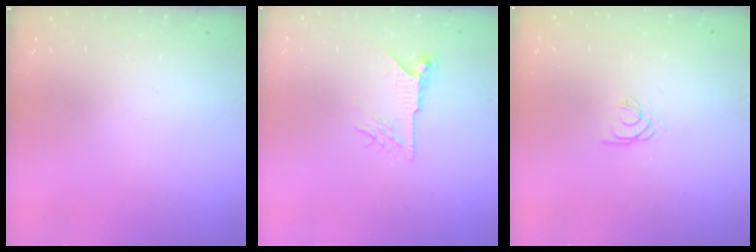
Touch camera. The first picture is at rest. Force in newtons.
{"total": 7.2, "press": 7.2, "slide": 0.2}
{"total": 3.4, "press": 3.4, "slide": 0.2}